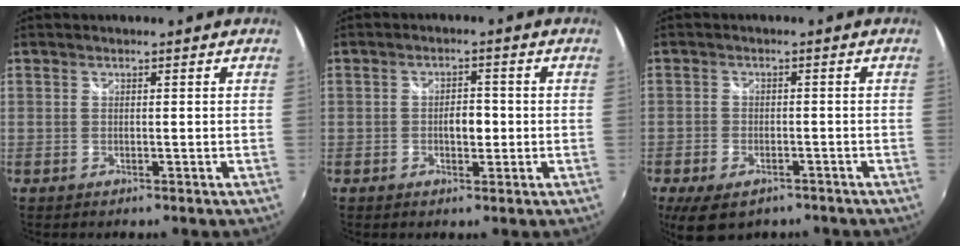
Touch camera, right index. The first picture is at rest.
{"total": 3.4, "force": [-0.5, 1.9, 2.7], "torque": [-0.044, 0.003, -0.010]}
{"total": 8.5, "force": [-5.6, 4.5, 4.6], "torque": [-0.107, -0.023, -0.087]}